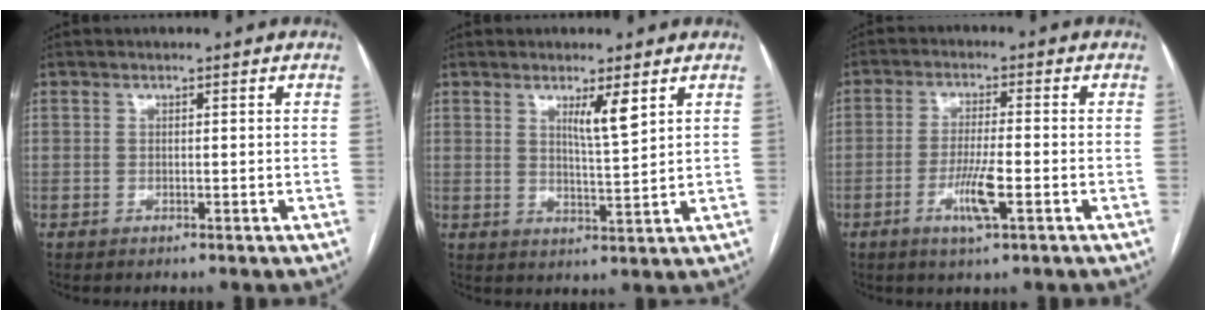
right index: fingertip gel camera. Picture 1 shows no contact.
{"total": 4.4, "force": [2.3, 0.0, 3.7], "torque": [-0.066, -0.009, 0.043]}
{"total": 5.9, "force": [-2.4, 0.3, 5.3], "torque": [-0.104, -0.009, -0.043]}